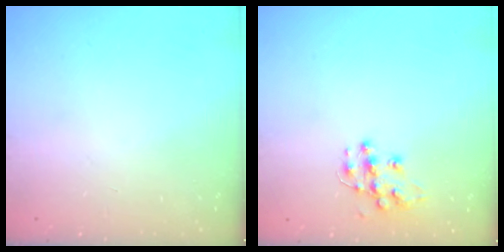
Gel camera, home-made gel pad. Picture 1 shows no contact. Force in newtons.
{"total": 11.3, "press": 11.2, "slide": 0.7}